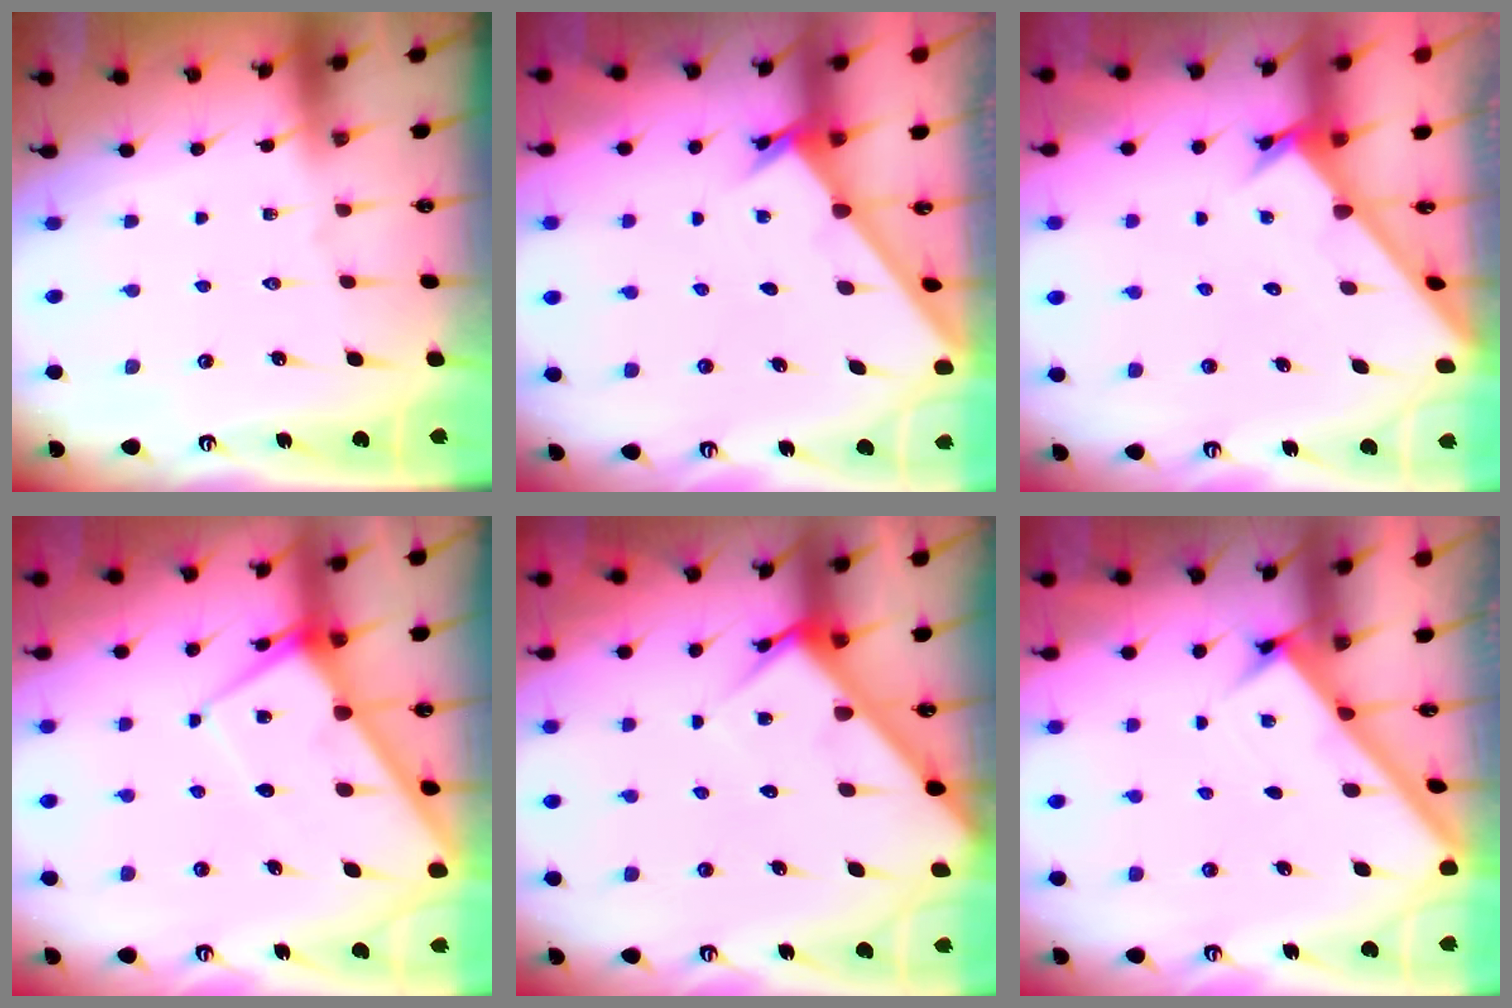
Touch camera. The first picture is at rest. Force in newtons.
{"total": 1.4, "press": 1.4, "slide": 0.1}
{"total": 2.7, "press": 2.7, "slide": 0.3}
{"total": 7.9, "press": 7.9, "slide": 0.8}
{"total": 5.3, "press": 5.3, "slide": 0.4}
{"total": 2.8, "press": 2.7, "slide": 0.4}